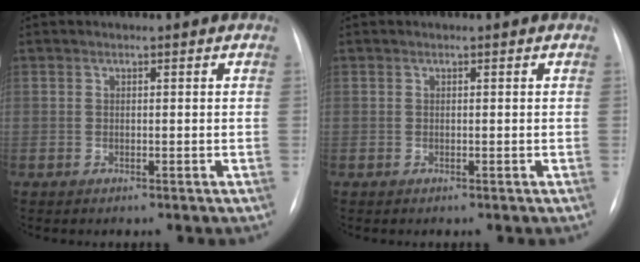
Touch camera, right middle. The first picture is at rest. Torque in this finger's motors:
{"motor_torque": [-0.34, -0.06, -0.03, 0.00]}